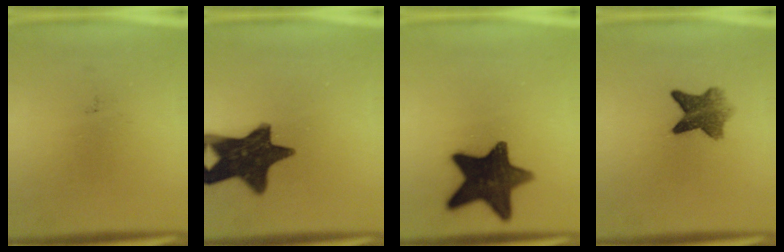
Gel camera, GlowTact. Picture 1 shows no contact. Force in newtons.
{"total": 15.3}
{"total": 14.8}
{"total": 6.4}